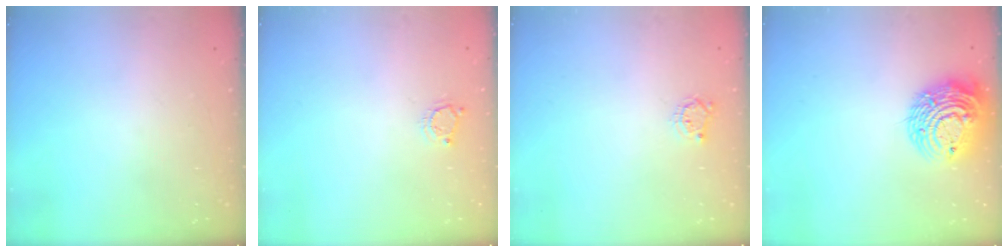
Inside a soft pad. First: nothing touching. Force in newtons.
{"total": 4.1, "press": 4.0, "slide": 0.5}
{"total": 3.8, "press": 3.8, "slide": 0.5}
{"total": 13.7, "press": 13.6, "slide": 1.3}